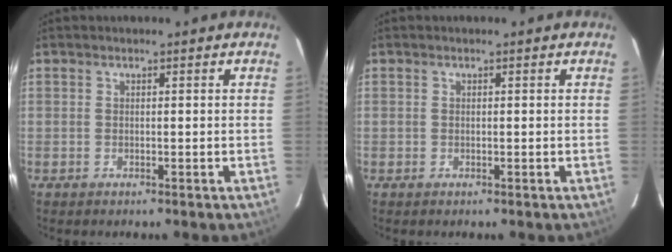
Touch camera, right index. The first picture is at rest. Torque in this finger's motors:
{"motor_torque": [-0.09, 0.00, 0.02, 0.01]}